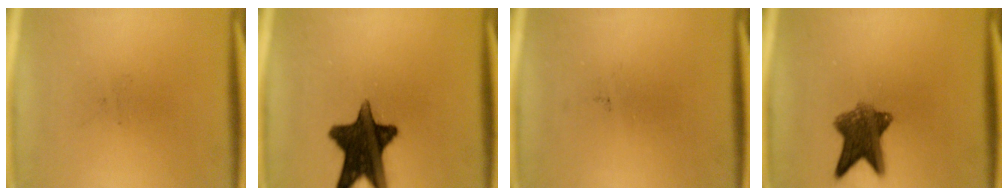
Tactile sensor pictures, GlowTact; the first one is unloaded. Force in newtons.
{"total": 14.8}
{"total": 0.0}
{"total": 7.7}